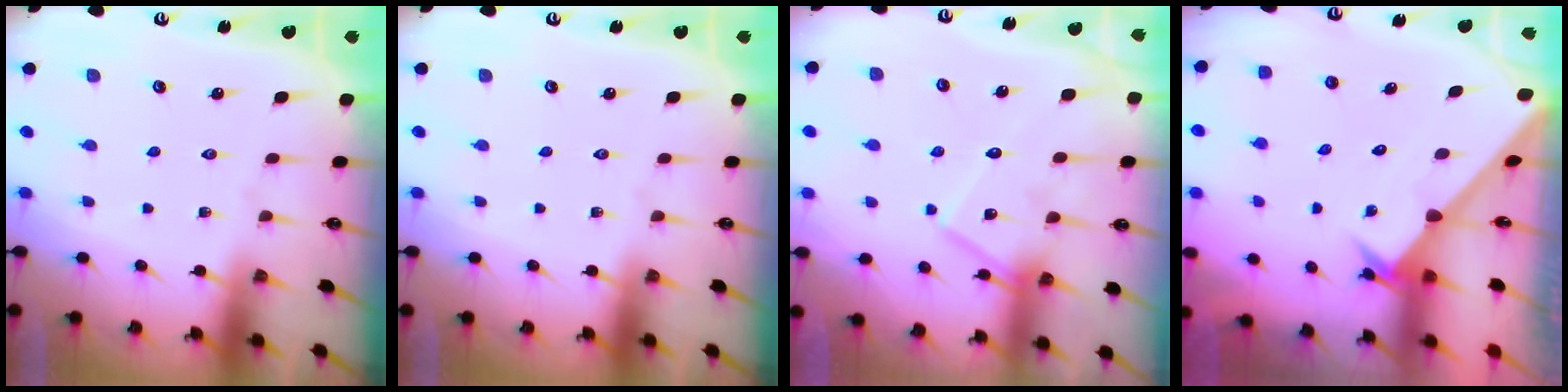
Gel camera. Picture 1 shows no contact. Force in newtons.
{"total": 0.0}
{"total": 14.5, "press": 14.5, "slide": 1.3}
{"total": 2.5, "press": 2.5, "slide": 0.2}